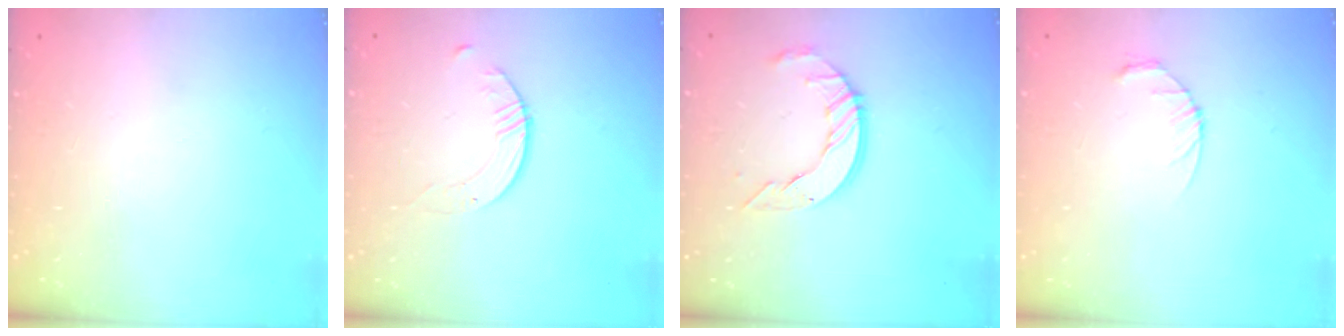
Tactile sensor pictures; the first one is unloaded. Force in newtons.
{"total": 1.7, "press": 1.7, "slide": 0.2}
{"total": 9.3, "press": 9.3, "slide": 0.9}
{"total": 3.4, "press": 3.4, "slide": 0.5}